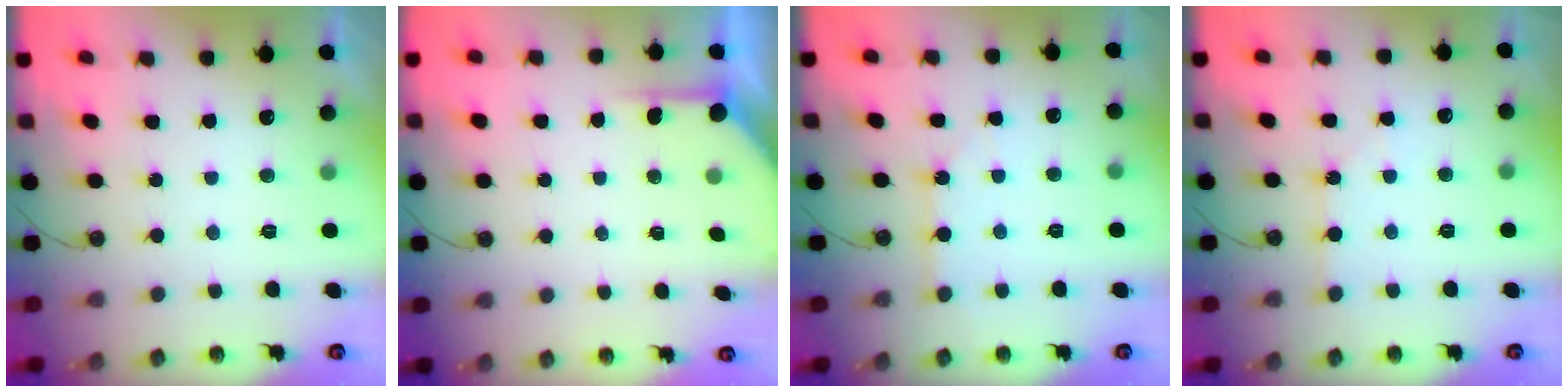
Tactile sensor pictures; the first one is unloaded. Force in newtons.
{"total": 3.5, "press": 3.5, "slide": 0.4}
{"total": 1.9, "press": 1.9, "slide": 0.0}
{"total": 1.7, "press": 1.7, "slide": 0.3}